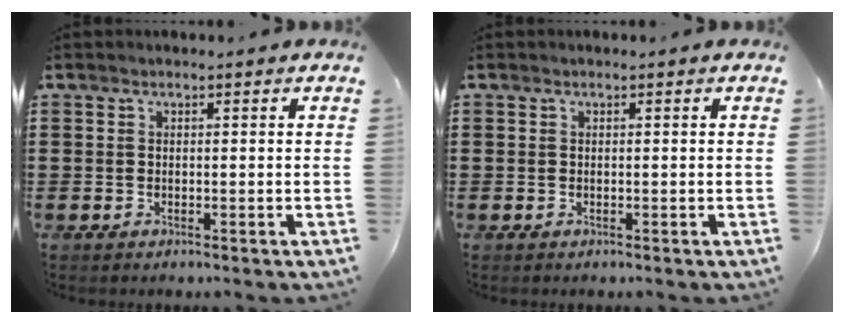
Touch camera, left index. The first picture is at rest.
{"total": 0.0}